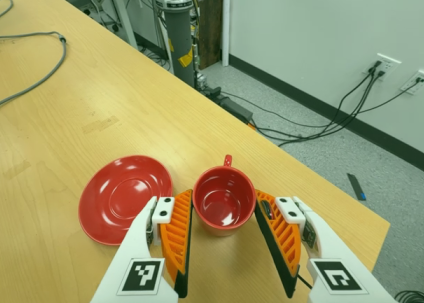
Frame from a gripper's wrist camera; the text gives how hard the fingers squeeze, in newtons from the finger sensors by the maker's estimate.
{"total": 3.0, "left": 0.8, "right": 5.3}